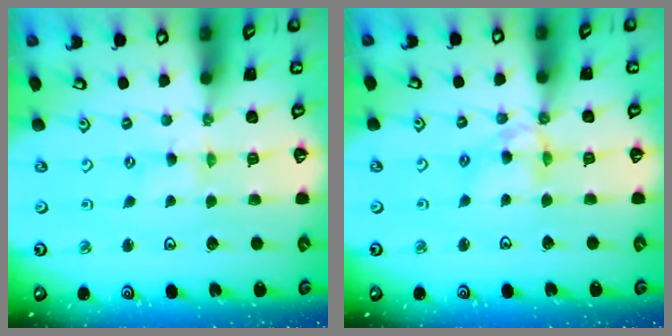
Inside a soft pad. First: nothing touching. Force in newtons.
{"total": 8.2, "press": 8.1, "slide": 0.7}